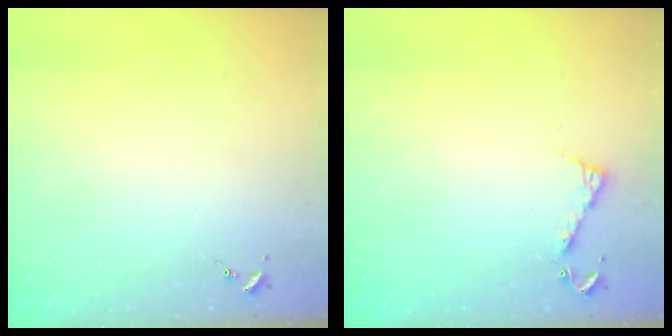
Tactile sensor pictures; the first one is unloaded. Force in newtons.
{"total": 4.9, "press": 4.8, "slide": 0.5}